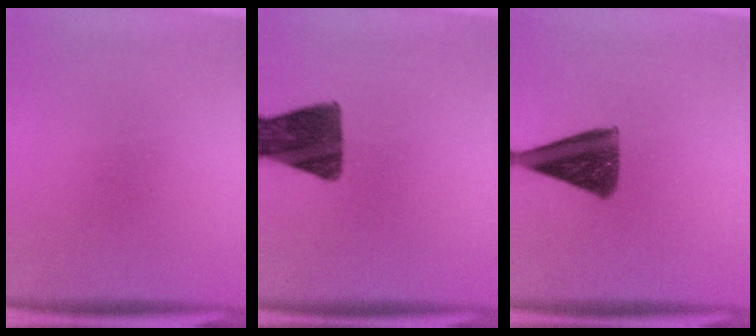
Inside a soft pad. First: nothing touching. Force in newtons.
{"total": 12.8}
{"total": 10.8}